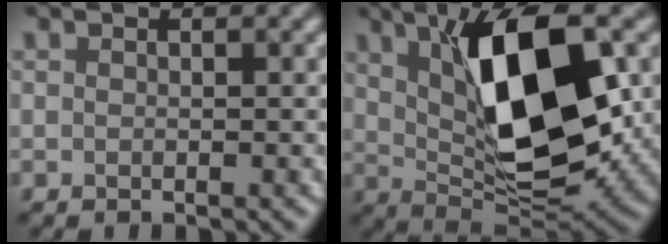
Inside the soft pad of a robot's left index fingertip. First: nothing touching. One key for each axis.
{"total": 11.3, "fx": 2.7, "fy": 4.9, "fz": 9.8, "tx": -0.167, "ty": -0.003, "tz": 0.049}